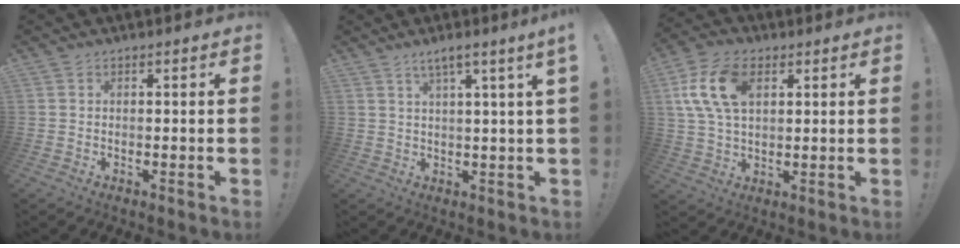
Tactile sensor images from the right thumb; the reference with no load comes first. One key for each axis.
{"total": 5.2, "fx": 2.4, "fy": -0.9, "fz": 4.5, "tx": -0.078, "ty": -0.007, "tz": 0.035}
{"total": 14.1, "fx": 4.5, "fy": 8.6, "fz": 10.2, "tx": -0.207, "ty": 0.003, "tz": 0.085}